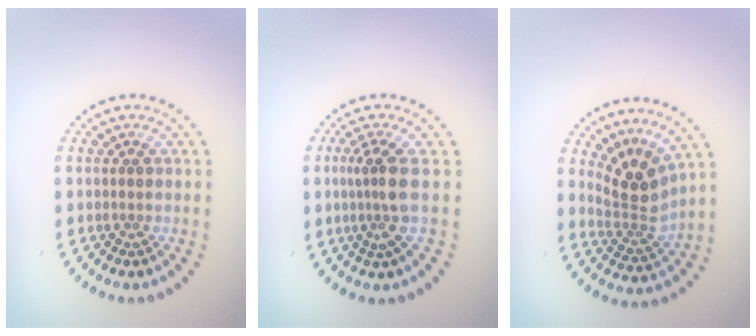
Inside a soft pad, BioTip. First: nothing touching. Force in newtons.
{"total": 2.8, "press": 2.1, "slide": 1.9}
{"total": 3.7, "press": 2.7, "slide": 2.5}